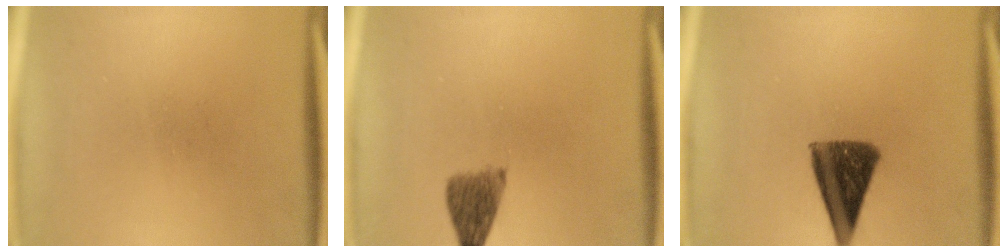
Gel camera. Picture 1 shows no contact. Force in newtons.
{"total": 4.5}
{"total": 10.8}